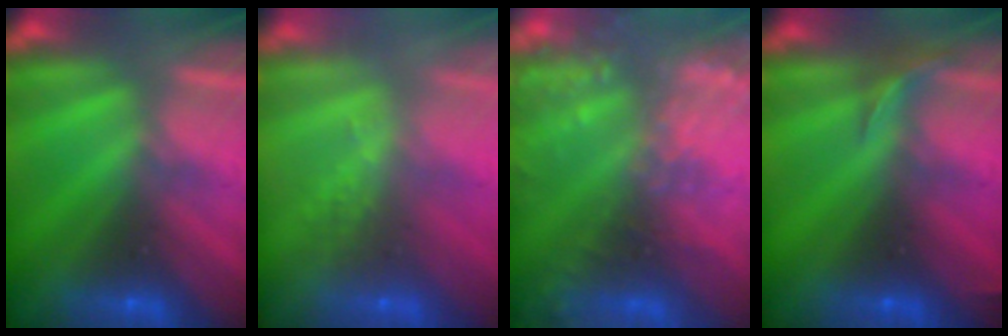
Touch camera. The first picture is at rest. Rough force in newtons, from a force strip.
{"total": 2.5}
{"total": 8.7}
{"total": 2.9}